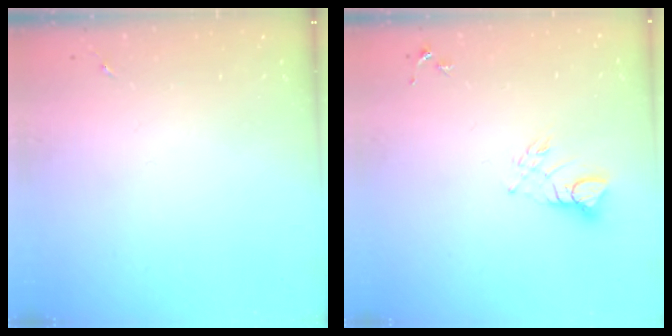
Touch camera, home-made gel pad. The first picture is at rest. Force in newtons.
{"total": 5.3, "press": 5.2, "slide": 0.4}